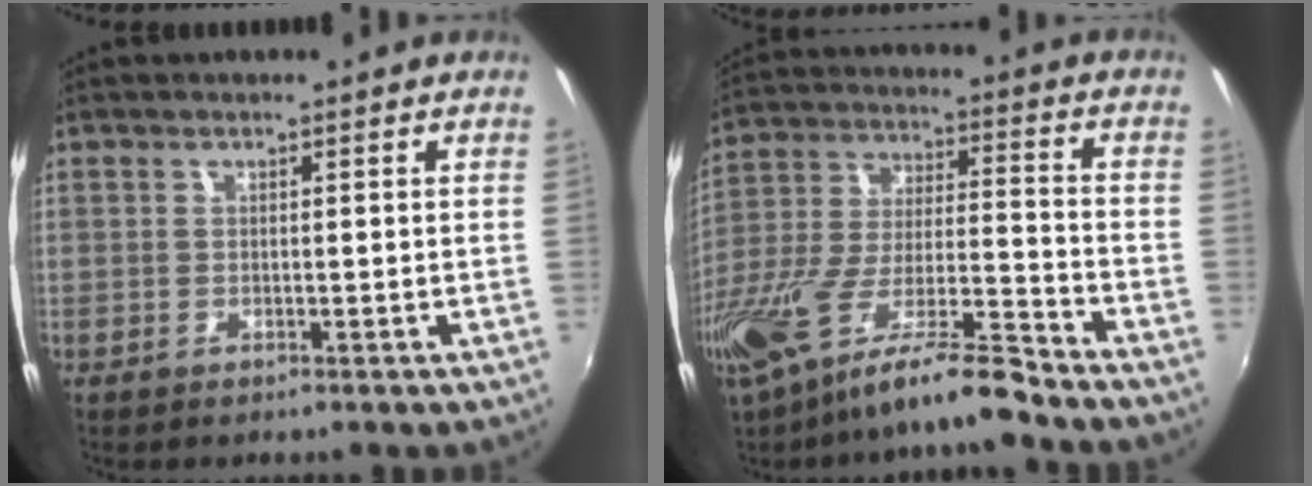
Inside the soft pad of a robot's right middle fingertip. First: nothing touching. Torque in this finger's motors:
{"motor_torque": [1.08, -1.06, 0.53, 0.21]}